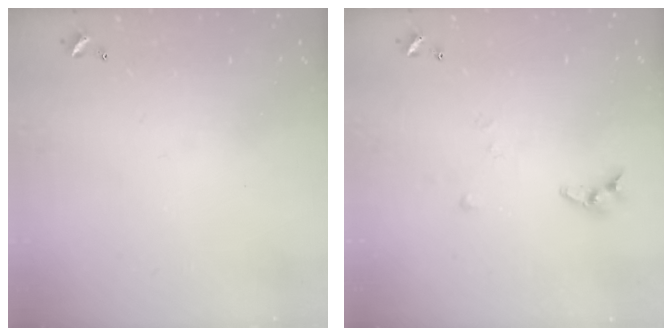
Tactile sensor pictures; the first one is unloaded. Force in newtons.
{"total": 4.7, "press": 4.7, "slide": 0.3}